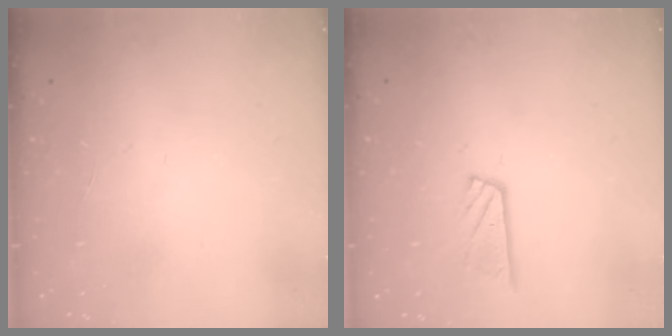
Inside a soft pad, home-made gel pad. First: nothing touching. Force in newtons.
{"total": 7.3, "press": 7.3, "slide": 0.4}